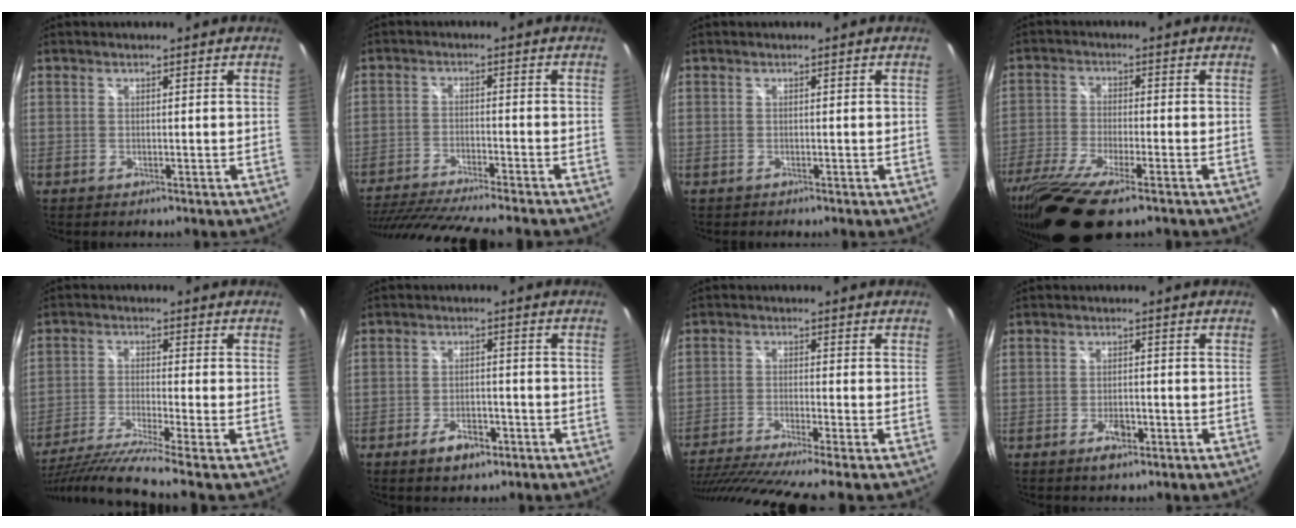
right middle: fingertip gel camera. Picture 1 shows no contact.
{"total": 18.5, "force": [-16.0, 1.6, 9.1], "torque": [-0.181, -0.037, -0.253]}
{"total": 0.0}
{"total": 16.2, "force": [-11.5, 3.2, 10.9], "torque": [-0.238, -0.058, -0.211]}
{"total": 11.6, "force": [-9.4, -2.0, 6.5], "torque": [-0.138, -0.035, -0.173]}
{"total": 5.5, "force": [-3.3, 2.7, 3.4], "torque": [-0.072, 0.000, -0.048]}
{"total": 14.1, "force": [-11.8, -1.1, 7.7], "torque": [-0.159, -0.056, -0.196]}
{"total": 3.5, "force": [-2.1, 1.7, 2.3], "torque": [-0.048, -0.004, -0.034]}